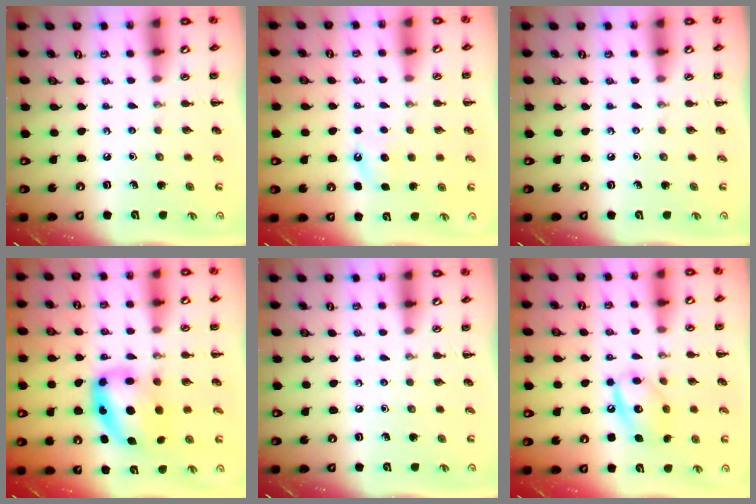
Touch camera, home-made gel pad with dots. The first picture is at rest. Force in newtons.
{"total": 4.1, "press": 3.9, "slide": 1.1}
{"total": 0.0}
{"total": 10.6, "press": 10.3, "slide": 2.8}
{"total": 0.0}
{"total": 11.9, "press": 11.8, "slide": 1.7}